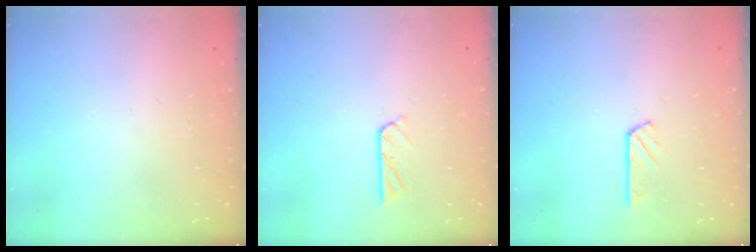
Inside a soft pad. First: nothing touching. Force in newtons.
{"total": 5.0, "press": 5.0, "slide": 0.3}
{"total": 2.7, "press": 2.7, "slide": 0.3}